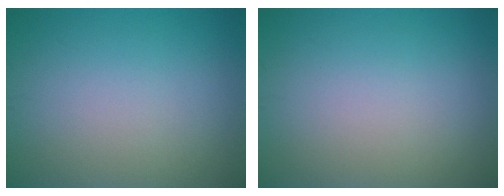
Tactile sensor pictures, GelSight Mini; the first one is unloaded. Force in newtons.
{"total": 0.0}